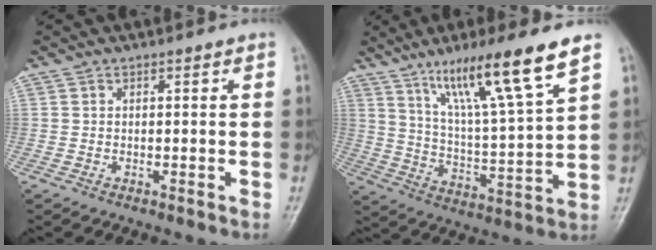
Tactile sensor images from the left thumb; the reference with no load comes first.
{"total": 16.6, "force": [10.3, 1.0, 13.0], "torque": [-0.220, -0.048, 0.183]}